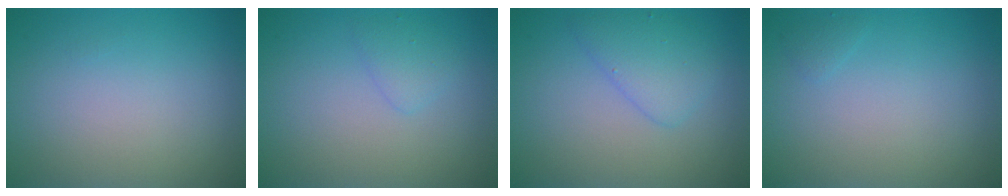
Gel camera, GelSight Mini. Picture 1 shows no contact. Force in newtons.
{"total": 1.3, "press": 1.3, "slide": 0.1}
{"total": 2.7, "press": 2.7, "slide": 0.3}
{"total": 0.5, "press": 0.5, "slide": 0.1}